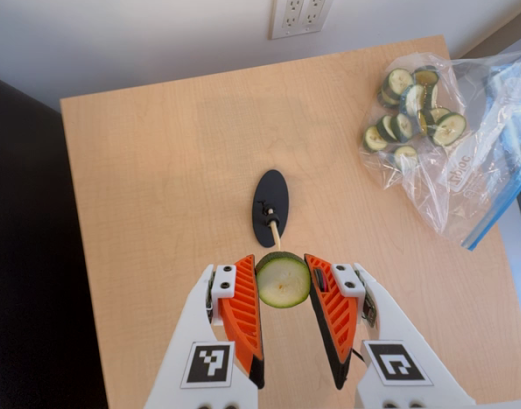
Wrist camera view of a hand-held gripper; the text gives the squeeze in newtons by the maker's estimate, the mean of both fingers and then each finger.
{"total": 8.4, "left": 8.1, "right": 8.7}